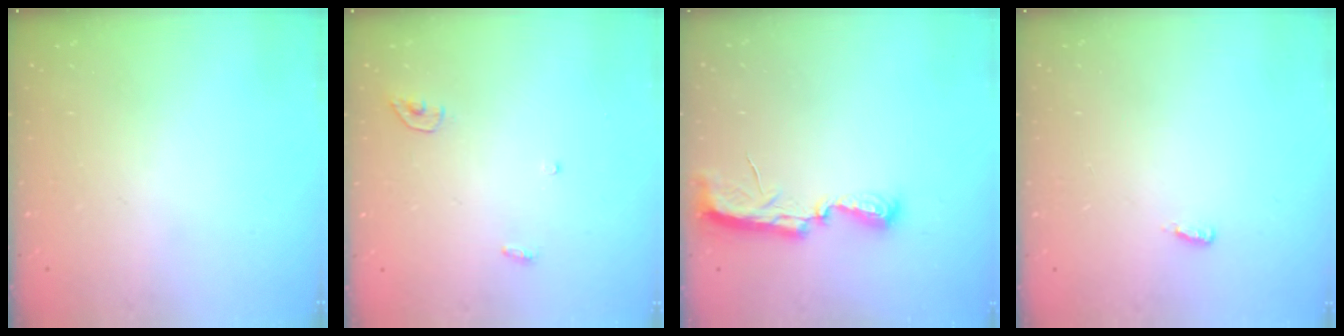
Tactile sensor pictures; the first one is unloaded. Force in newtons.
{"total": 3.5, "press": 3.5, "slide": 0.3}
{"total": 7.4, "press": 7.3, "slide": 0.6}
{"total": 4.4, "press": 2.2, "slide": 3.9}